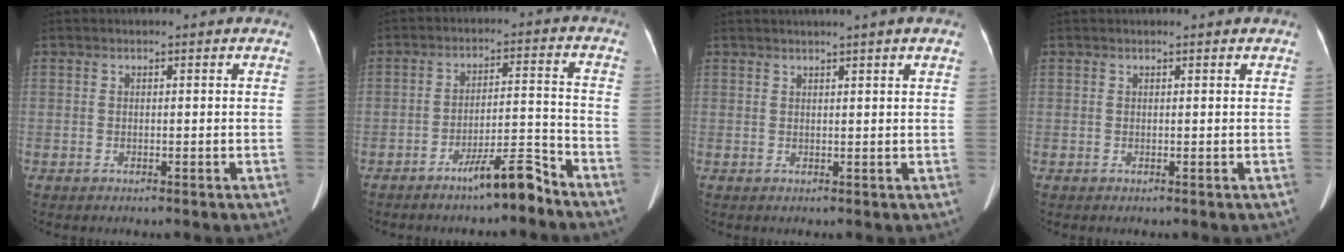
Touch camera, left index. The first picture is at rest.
{"total": 6.9, "force": [-5.6, 0.2, 4.0], "torque": [-0.062, -0.001, -0.099]}
{"total": 4.6, "force": [3.5, -0.3, 3.1], "torque": [-0.046, 0.025, 0.043]}
{"total": 1.1, "force": [1.1, 0.0, 0.4], "torque": [-0.012, 0.013, 0.012]}